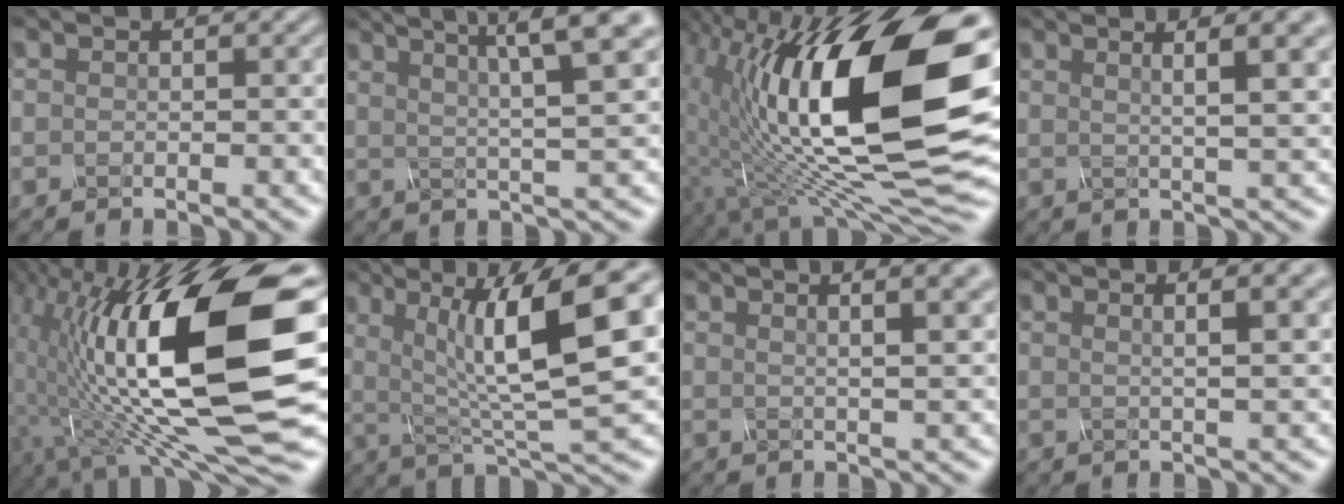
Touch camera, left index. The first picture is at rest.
{"total": 8.4, "force": [4.5, 1.6, 7.0], "torque": [-0.099, 0.025, 0.060]}
{"total": 18.0, "force": [1.8, 6.3, 16.7], "torque": [-0.259, 0.001, 0.023]}
{"total": 7.7, "force": [3.7, 2.1, 6.4], "torque": [-0.058, 0.033, 0.023]}
{"total": 17.8, "force": [0.2, 5.3, 17.0], "torque": [-0.279, 0.016, -0.004]}
{"total": 12.3, "force": [2.6, 3.0, 11.6], "torque": [-0.181, 0.006, 0.046]}
{"total": 9.8, "force": [5.4, 3.8, 7.2], "torque": [-0.053, 0.053, 0.037]}
{"total": 7.0, "force": [3.6, 2.3, 5.5], "torque": [-0.043, 0.035, 0.013]}